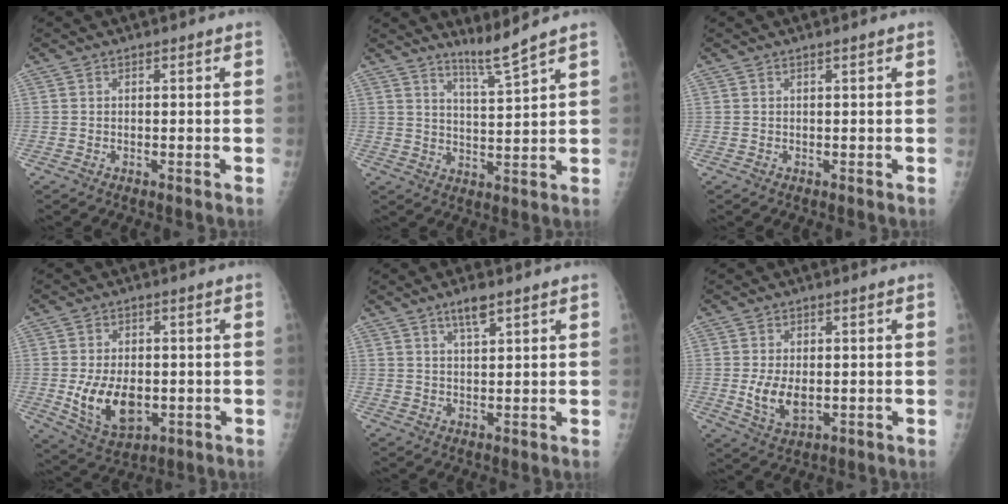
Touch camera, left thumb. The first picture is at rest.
{"total": 4.8, "force": [4.2, -1.4, 1.8], "torque": [-0.036, -0.051, 0.083]}
{"total": 0.0}
{"total": 11.1, "force": [-1.6, 6.9, 8.6], "torque": [-0.125, -0.009, -0.010]}
{"total": 4.1, "force": [2.8, 1.2, 2.7], "torque": [-0.037, -0.012, 0.050]}
{"total": 6.7, "force": [-0.5, 4.0, 5.4], "torque": [-0.088, -0.012, 0.001]}